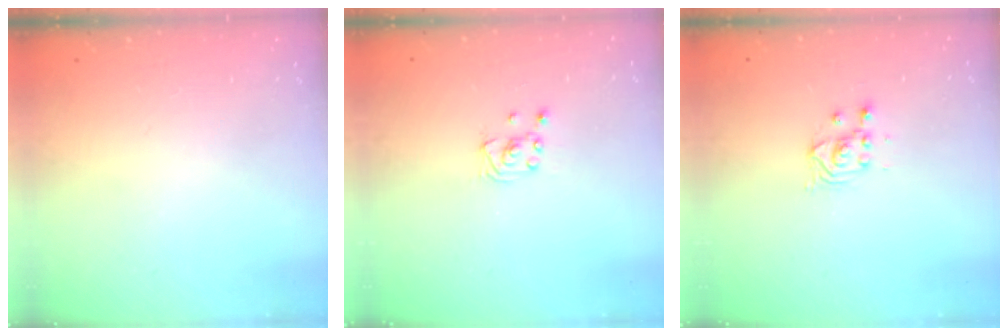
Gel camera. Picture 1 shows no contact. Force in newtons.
{"total": 2.3, "press": 2.3, "slide": 0.2}
{"total": 2.5, "press": 2.5, "slide": 0.2}